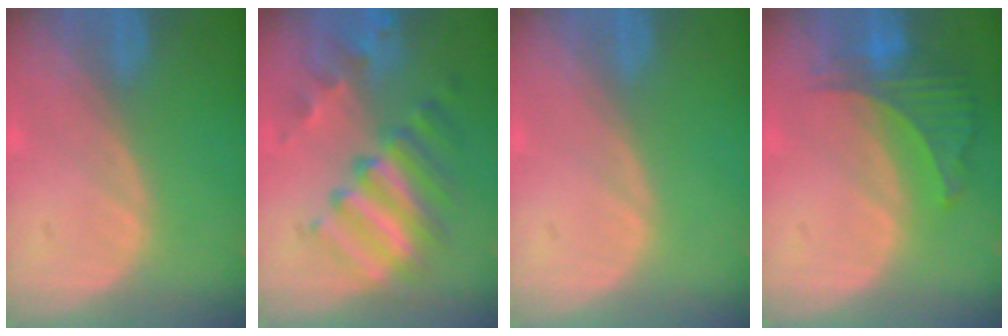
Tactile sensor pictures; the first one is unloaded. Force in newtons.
{"total": 9.6, "press": 8.2, "slide": 4.9}
{"total": 0.0}
{"total": 6.4, "press": 5.9, "slide": 2.3}